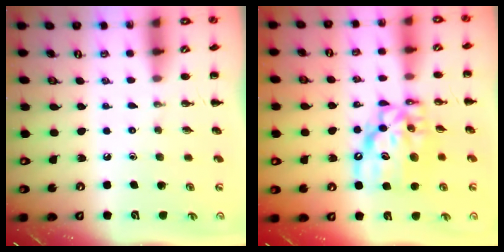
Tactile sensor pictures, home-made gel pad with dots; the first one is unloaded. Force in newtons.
{"total": 12.4, "press": 11.9, "slide": 3.5}